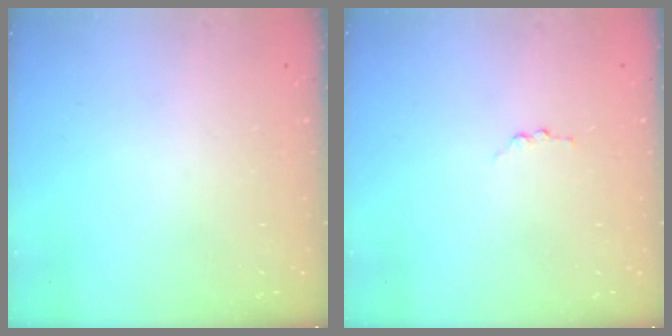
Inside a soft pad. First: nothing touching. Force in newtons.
{"total": 2.8, "press": 2.8, "slide": 0.3}